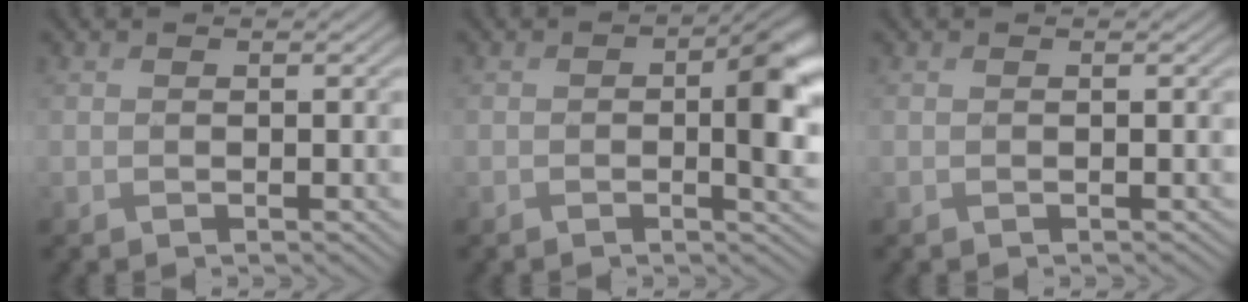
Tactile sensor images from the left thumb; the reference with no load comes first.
{"total": 5.9, "force": [0.0, 3.0, 5.1], "torque": [-0.065, -0.007, 0.000]}
{"total": 0.0}